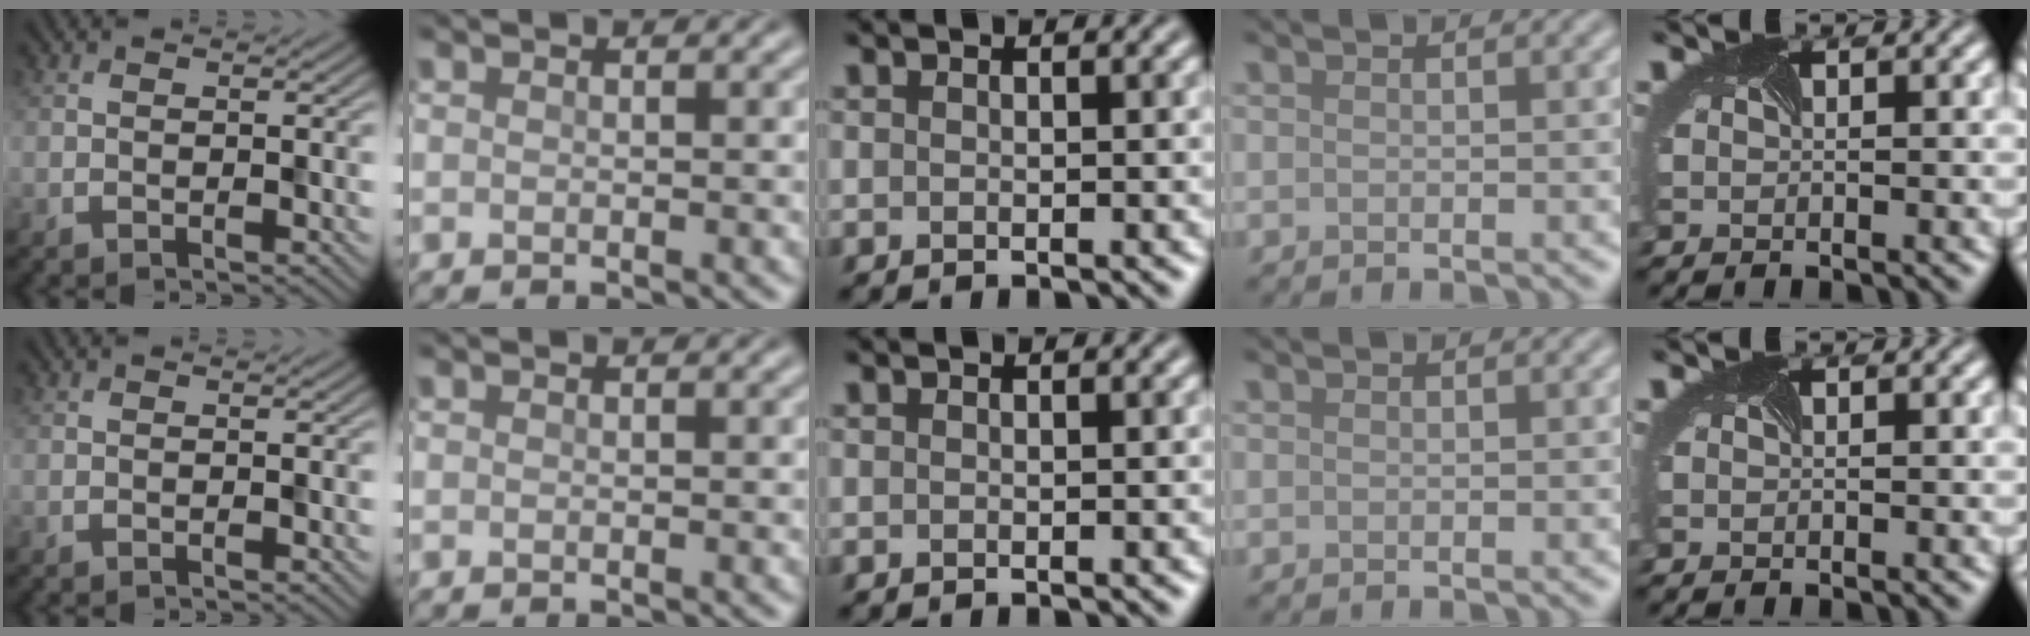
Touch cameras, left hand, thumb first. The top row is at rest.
{}